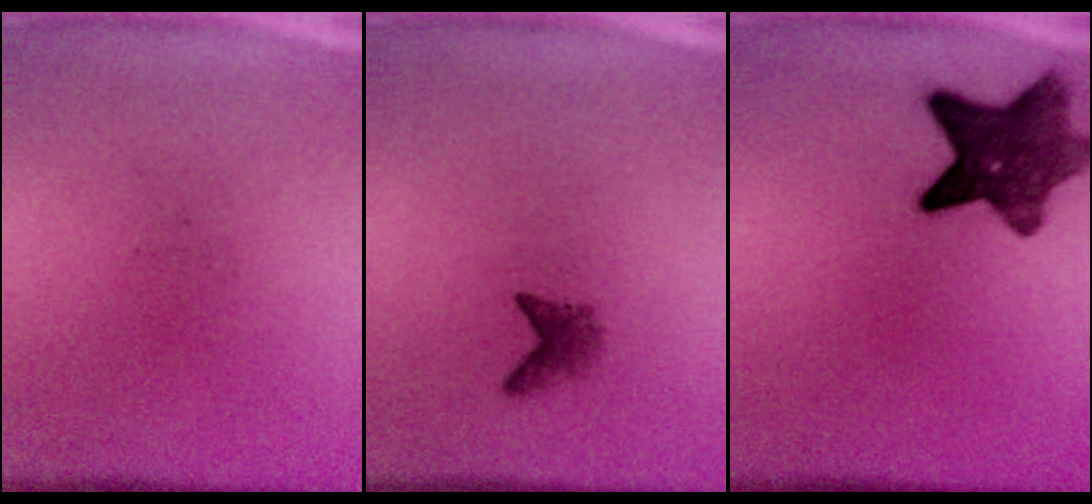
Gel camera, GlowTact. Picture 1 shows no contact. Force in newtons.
{"total": 1.8}
{"total": 9.9}